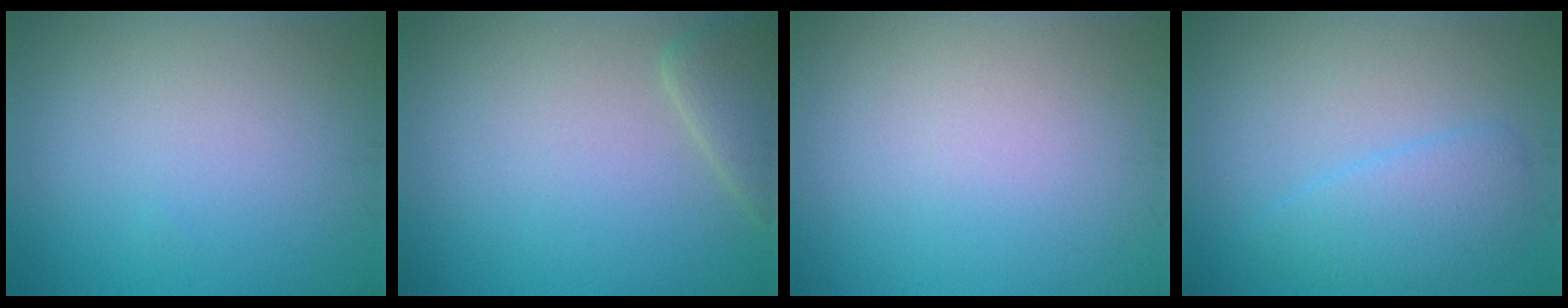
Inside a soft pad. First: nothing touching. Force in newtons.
{"total": 2.6, "press": 2.5, "slide": 0.3}
{"total": 0.0}
{"total": 3.3, "press": 3.3, "slide": 0.1}